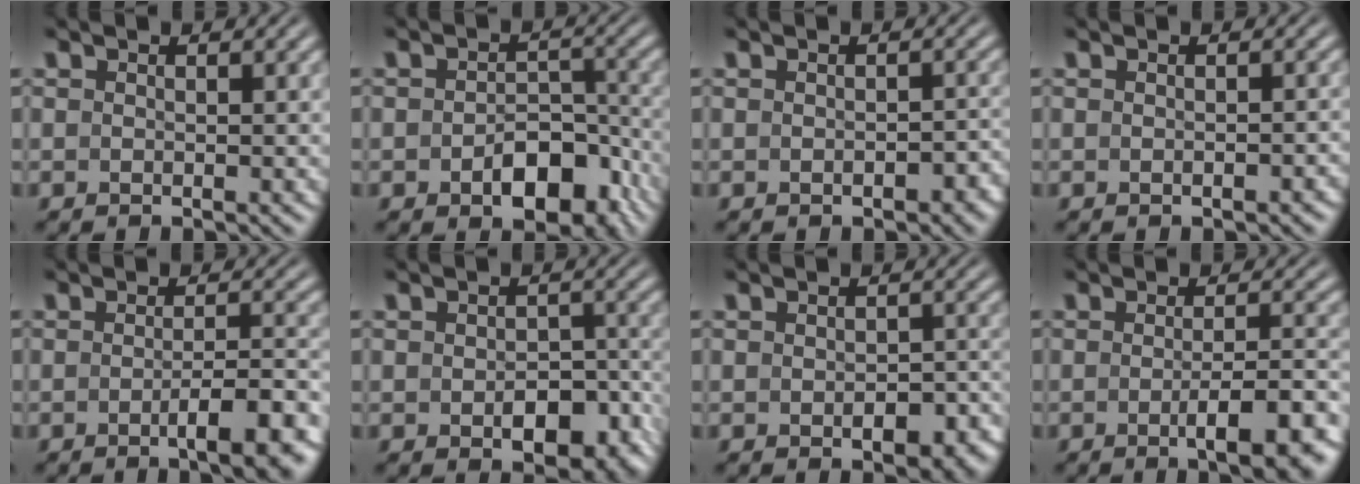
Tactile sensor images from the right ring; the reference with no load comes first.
{"total": 4.9, "force": [-2.7, 2.7, 3.1], "torque": [-0.032, -0.008, -0.034]}
{"total": 1.5, "force": [-1.4, 0.4, 0.4], "torque": [-0.009, -0.003, -0.022]}
{"total": 0.8, "force": [-0.7, 0.2, 0.3], "torque": [-0.007, 0.004, -0.013]}
{"total": 4.8, "force": [-2.7, 0.9, 3.9], "torque": [-0.044, -0.005, -0.044]}
{"total": 4.6, "force": [-2.2, 2.5, 3.2], "torque": [-0.038, -0.016, -0.022]}
{"total": 3.5, "force": [-2.1, 1.6, 2.3], "torque": [-0.027, -0.013, -0.028]}
{"total": 5.4, "force": [-2.8, 1.1, 4.4], "torque": [-0.054, -0.011, -0.042]}